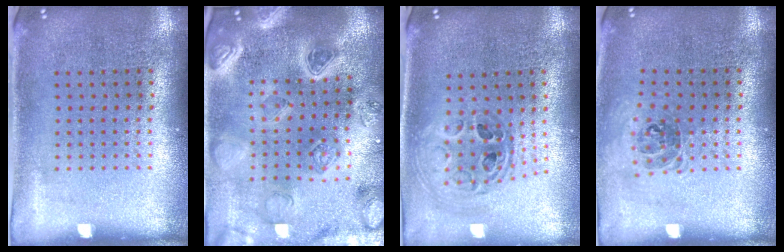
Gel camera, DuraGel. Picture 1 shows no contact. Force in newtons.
{"total": 3.7, "press": 3.5, "slide": 1.3}
{"total": 1.0, "press": 1.0, "slide": 0.2}
{"total": 1.0, "press": 0.8, "slide": 0.5}